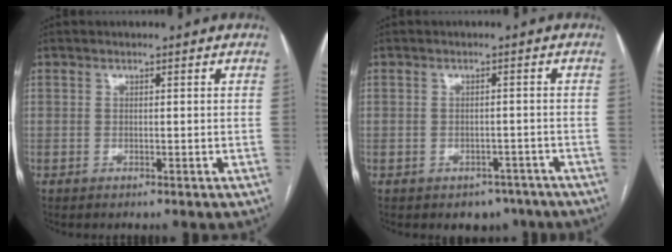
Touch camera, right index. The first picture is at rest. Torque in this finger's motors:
{"motor_torque": [0.30, -0.35, -0.03, -0.02]}